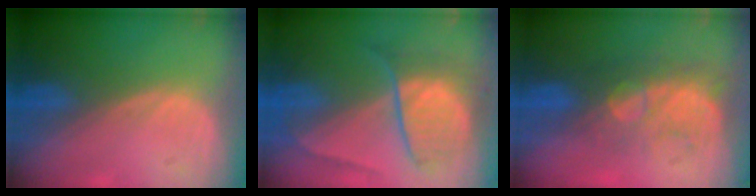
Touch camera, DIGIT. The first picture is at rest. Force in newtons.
{"total": 7.5, "press": 7.5, "slide": 0.3}
{"total": 8.8, "press": 7.6, "slide": 4.5}